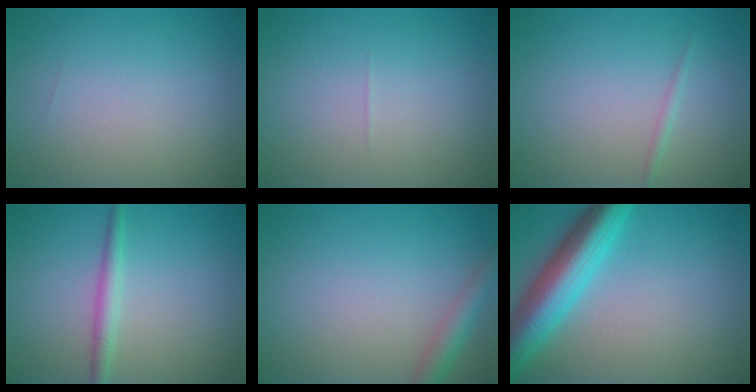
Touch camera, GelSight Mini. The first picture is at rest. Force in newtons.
{"total": 0.0}
{"total": 0.7, "press": 0.7, "slide": 0.0}
{"total": 2.0, "press": 2.0, "slide": 0.0}
{"total": 2.5, "press": 2.5, "slide": 0.1}
{"total": 7.7, "press": 7.7, "slide": 0.3}